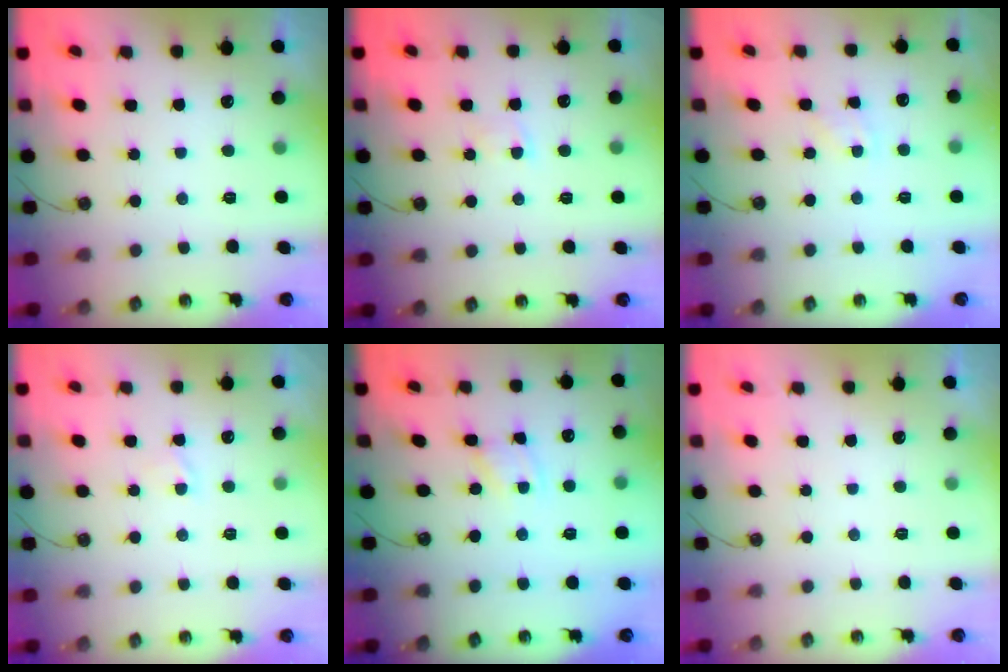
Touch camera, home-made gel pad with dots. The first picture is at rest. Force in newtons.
{"total": 1.9, "press": 1.9, "slide": 0.3}
{"total": 2.5, "press": 2.5, "slide": 0.5}
{"total": 0.9, "press": 0.9, "slide": 0.2}
{"total": 1.2, "press": 1.2, "slide": 0.2}
{"total": 0.0}